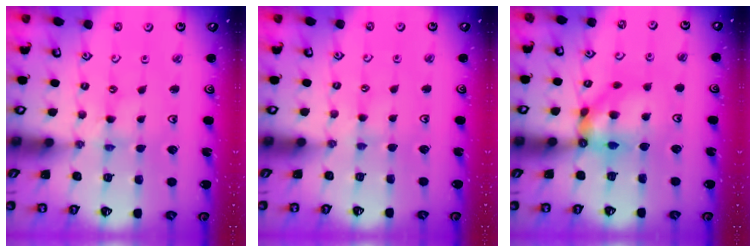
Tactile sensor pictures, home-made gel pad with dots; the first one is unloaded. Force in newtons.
{"total": 2.5, "press": 2.5, "slide": 0.4}
{"total": 10.5, "press": 10.5, "slide": 0.9}